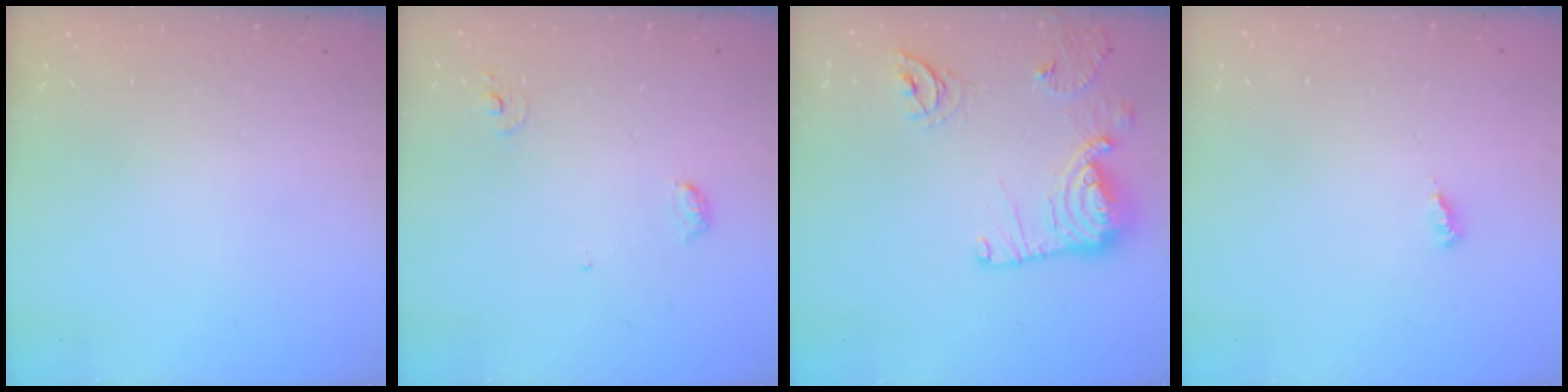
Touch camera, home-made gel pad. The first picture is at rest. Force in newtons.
{"total": 4.0, "press": 4.0, "slide": 0.3}
{"total": 13.7, "press": 13.6, "slide": 1.4}
{"total": 3.2, "press": 3.2, "slide": 0.3}